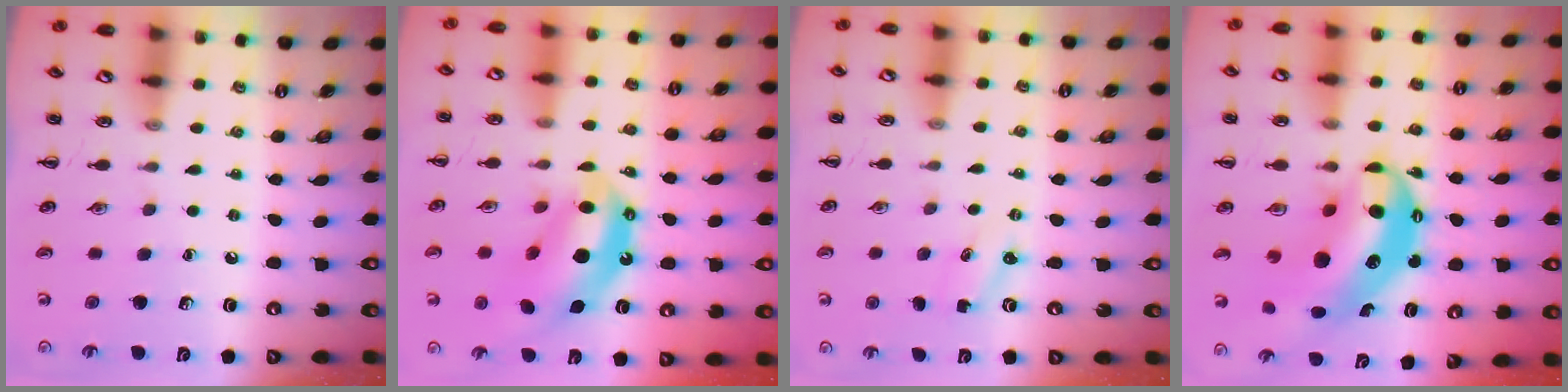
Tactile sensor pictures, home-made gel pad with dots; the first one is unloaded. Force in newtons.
{"total": 14.2, "press": 13.7, "slide": 4.0}
{"total": 1.8, "press": 1.7, "slide": 0.5}
{"total": 12.0, "press": 11.6, "slide": 3.1}